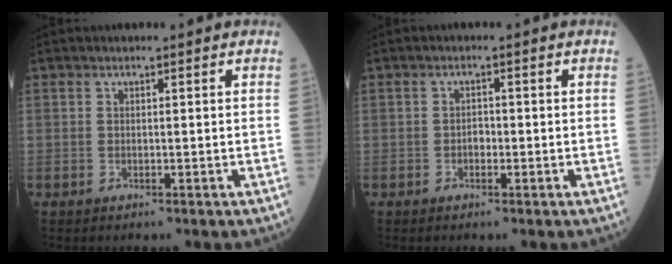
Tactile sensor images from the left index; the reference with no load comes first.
{"total": 1.6, "force": [-1.3, 0.7, 0.6], "torque": [-0.007, -0.002, -0.022]}